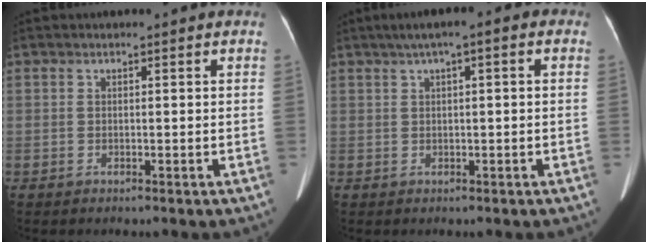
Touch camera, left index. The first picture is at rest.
{"total": 5.0, "force": [2.2, 1.1, 4.3], "torque": [-0.068, 0.029, 0.028]}